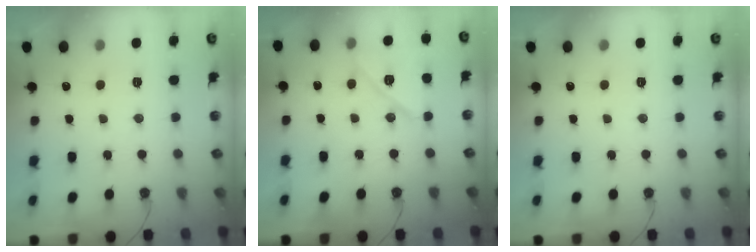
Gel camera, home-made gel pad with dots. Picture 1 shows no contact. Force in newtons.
{"total": 12.3, "press": 12.3, "slide": 0.6}
{"total": 0.0}